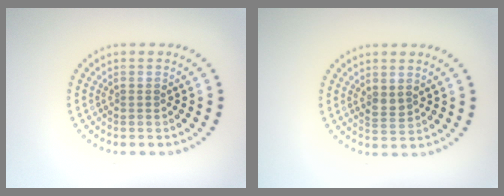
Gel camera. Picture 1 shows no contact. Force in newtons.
{"total": 1.2, "press": 1.1, "slide": 0.5}